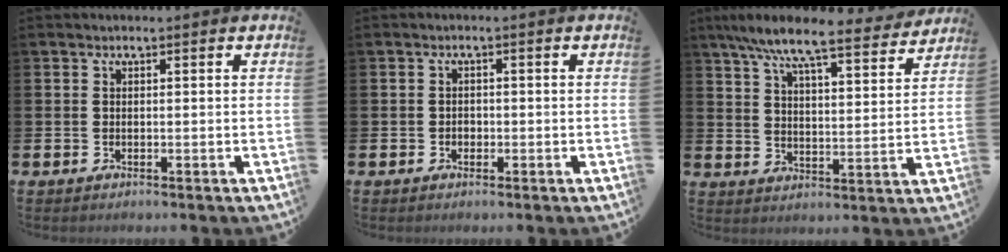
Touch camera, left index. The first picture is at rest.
{"total": 1.1, "force": [-0.5, 0.9, 0.4], "torque": [-0.008, 0.004, -0.011]}
{"total": 9.3, "force": [8.2, 1.2, 4.2], "torque": [-0.100, -0.047, 0.139]}